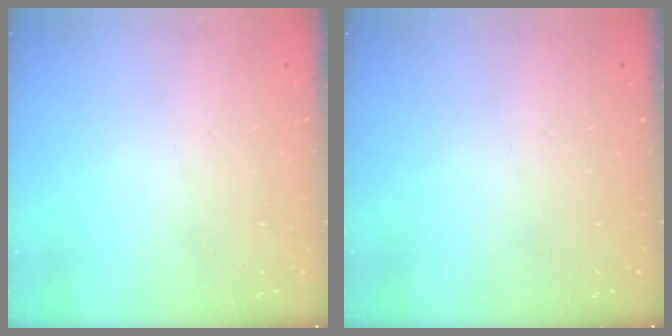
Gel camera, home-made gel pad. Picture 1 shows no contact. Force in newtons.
{"total": 0.0}